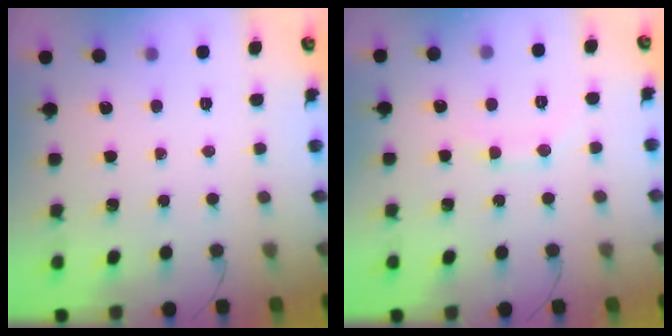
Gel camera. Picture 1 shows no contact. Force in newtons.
{"total": 6.3, "press": 6.1, "slide": 1.5}